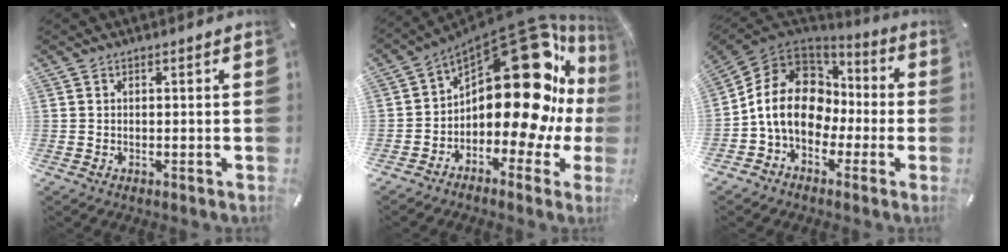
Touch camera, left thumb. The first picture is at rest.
{"total": 25.1, "force": [8.1, 12.3, 20.3], "torque": [-0.303, -0.082, 0.137]}
{"total": 15.0, "force": [-2.1, 12.3, 8.3], "torque": [-0.181, 0.026, -0.034]}